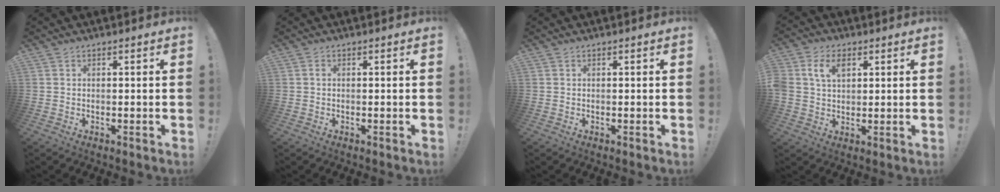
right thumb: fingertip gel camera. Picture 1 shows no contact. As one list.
[{"total": 0.6, "force": [-0.1, 0.4, 0.5], "torque": [-0.013, 0.005, -0.003]}, {"total": 0.0}, {"total": 7.4, "force": [2.7, 5.2, 4.5], "torque": [-0.093, 0.008, 0.051]}]